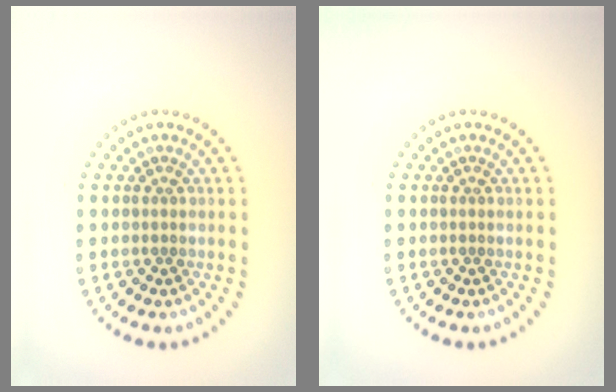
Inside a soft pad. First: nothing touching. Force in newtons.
{"total": 0.0}